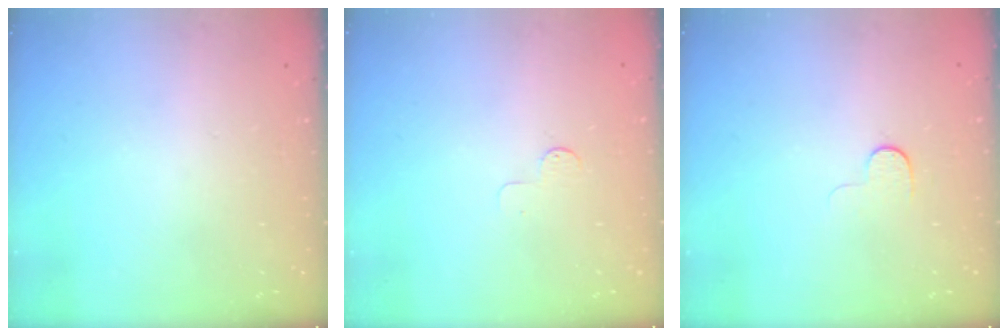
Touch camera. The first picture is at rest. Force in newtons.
{"total": 2.7, "press": 2.7, "slide": 0.2}
{"total": 4.2, "press": 4.1, "slide": 1.1}